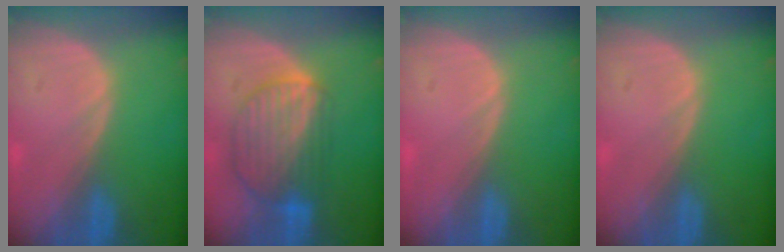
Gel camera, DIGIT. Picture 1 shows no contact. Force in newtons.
{"total": 8.7, "press": 7.6, "slide": 4.1}
{"total": 0.5, "press": 0.1, "slide": 0.5}
{"total": 0.0}